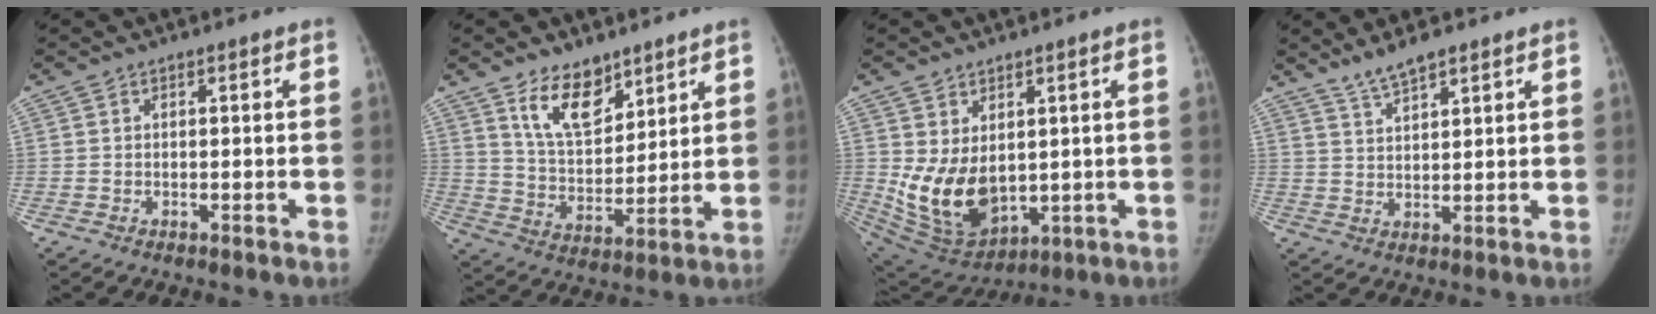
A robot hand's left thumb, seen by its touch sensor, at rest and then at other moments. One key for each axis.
{"total": 10.9, "fx": 7.2, "fy": 5.7, "fz": 5.9, "tx": -0.071, "ty": -0.057, "tz": 0.136}
{"total": 12.4, "fx": 0.8, "fy": 8.4, "fz": 9.1, "tx": -0.149, "ty": -0.023, "tz": 0.049}
{"total": 5.0, "fx": 4.2, "fy": 1.1, "fz": 2.6, "tx": -0.045, "ty": -0.020, "tz": 0.079}